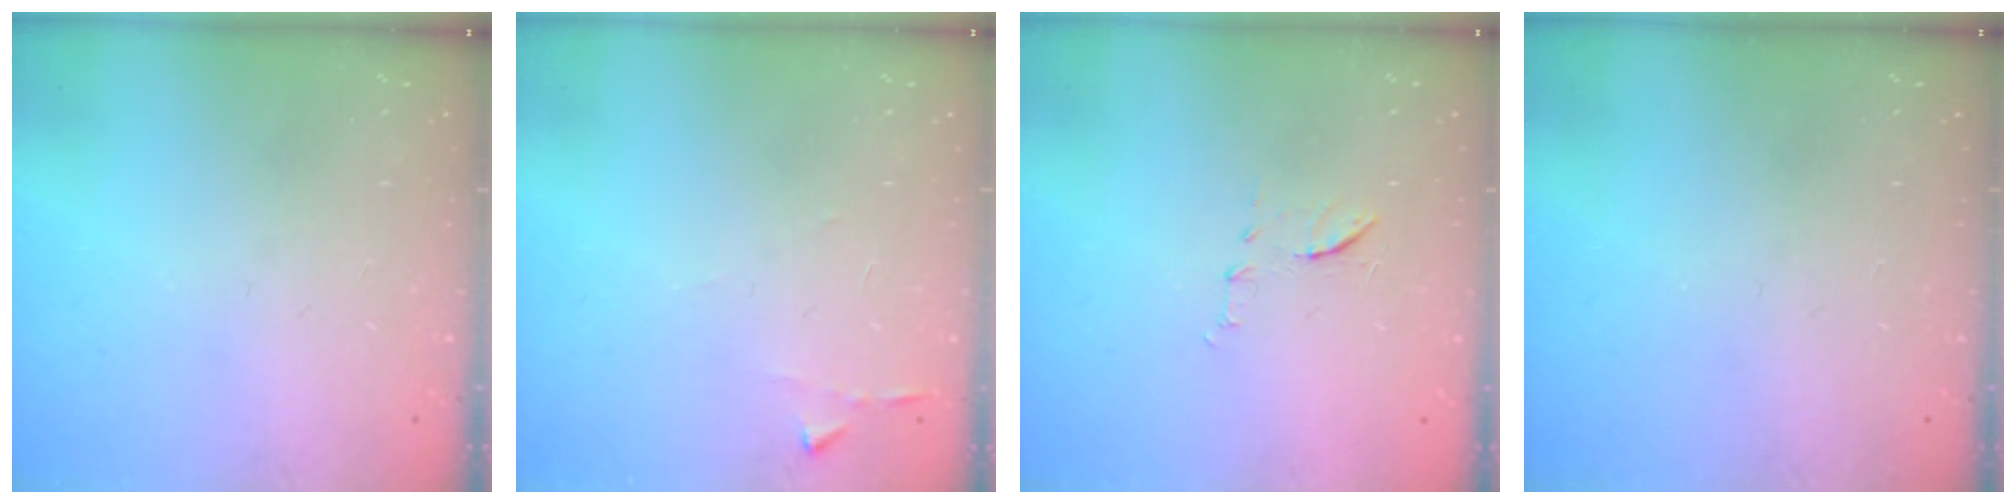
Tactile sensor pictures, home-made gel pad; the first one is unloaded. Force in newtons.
{"total": 2.9, "press": 2.9, "slide": 0.3}
{"total": 6.1, "press": 5.9, "slide": 1.5}
{"total": 0.0}